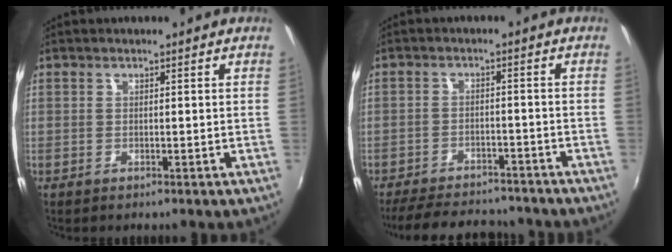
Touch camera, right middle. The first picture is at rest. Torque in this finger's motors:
{"motor_torque": [1.13, -1.01, 0.62, 0.18]}